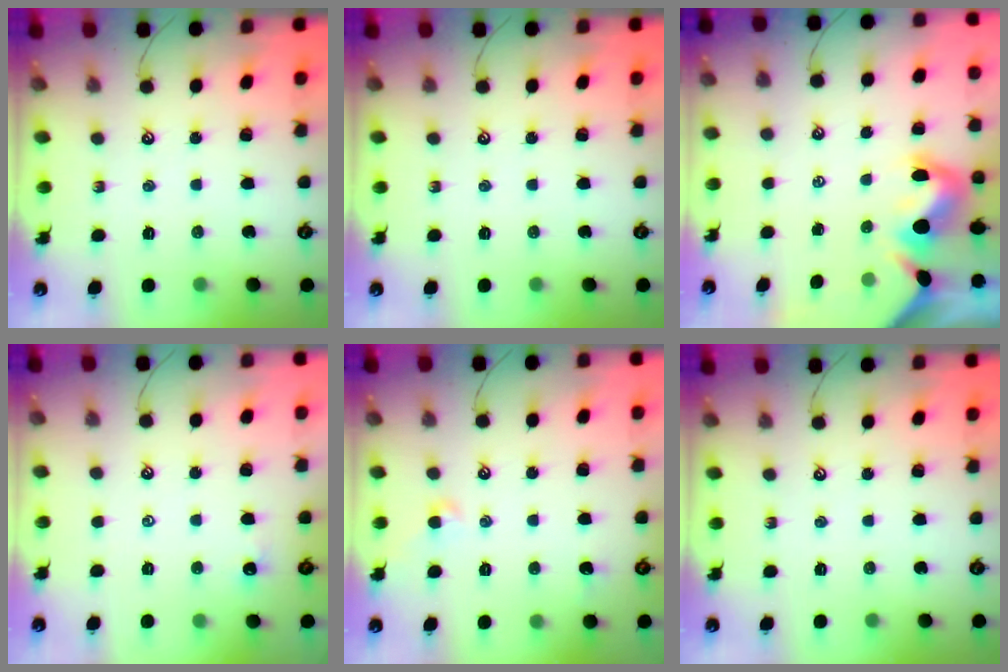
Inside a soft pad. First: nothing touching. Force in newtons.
{"total": 0.0}
{"total": 3.5, "press": 3.3, "slide": 1.1}
{"total": 2.4, "press": 2.3, "slide": 0.3}
{"total": 0.0}
{"total": 0.0}